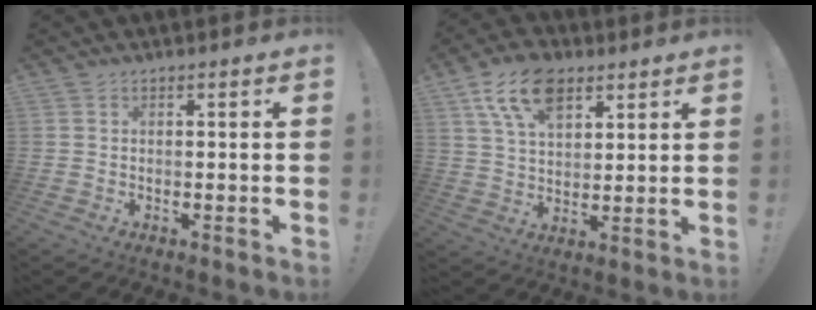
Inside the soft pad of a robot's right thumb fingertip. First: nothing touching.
{"total": 13.8, "force": [7.6, 8.0, 8.2], "torque": [-0.142, -0.022, 0.144]}